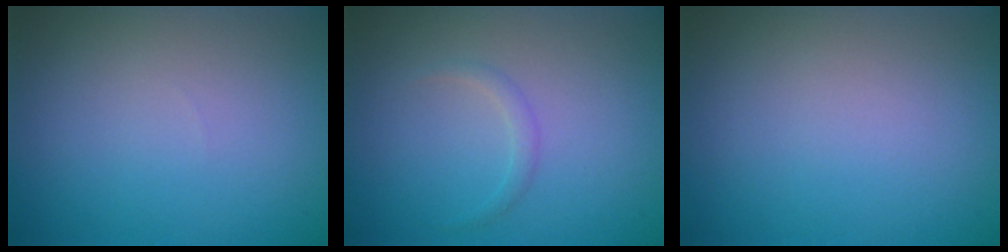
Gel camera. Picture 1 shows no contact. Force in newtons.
{"total": 0.9, "press": 0.9, "slide": 0.0}
{"total": 0.0}